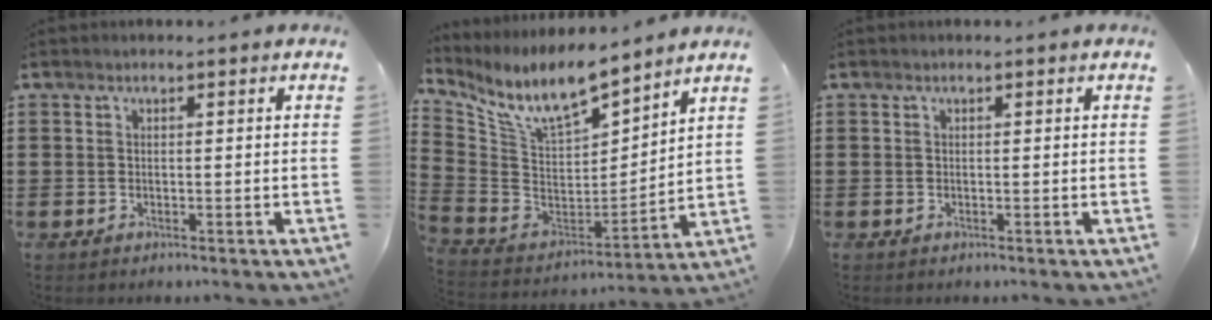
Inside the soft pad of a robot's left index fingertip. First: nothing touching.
{"total": 10.2, "force": [8.5, 2.3, 5.1], "torque": [-0.139, -0.056, 0.147]}
{"total": 0.0}